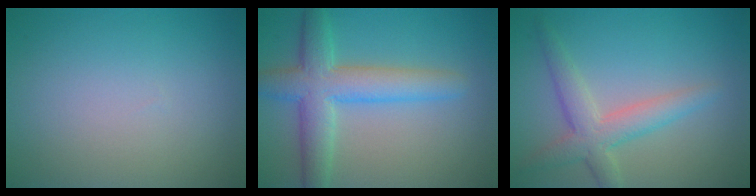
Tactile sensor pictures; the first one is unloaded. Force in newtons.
{"total": 6.1, "press": 6.0, "slide": 0.3}
{"total": 3.9, "press": 3.8, "slide": 0.1}